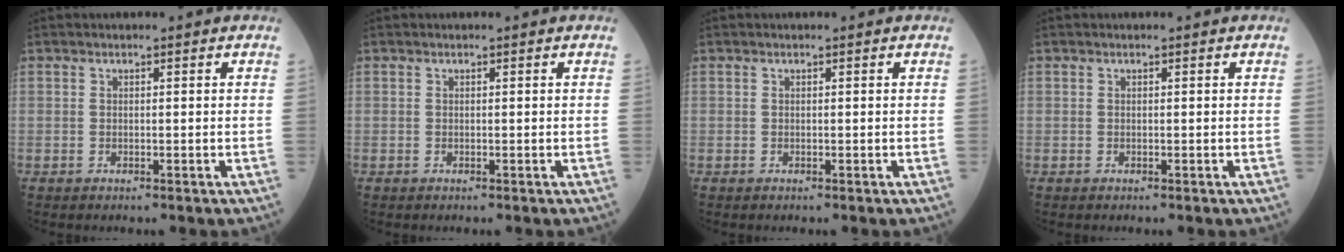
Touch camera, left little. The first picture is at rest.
{"total": 0.0}
{"total": 0.0}
{"total": 0.0}